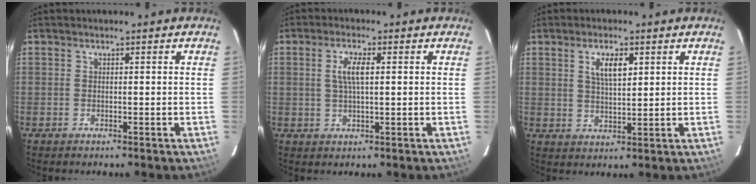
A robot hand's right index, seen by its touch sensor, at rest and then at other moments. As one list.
[{"total": 4.1, "force": [0.8, 1.2, 3.9], "torque": [-0.076, 0.004, 0.018]}, {"total": 5.0, "force": [2.0, 1.8, 4.1], "torque": [-0.074, 0.004, 0.037]}]